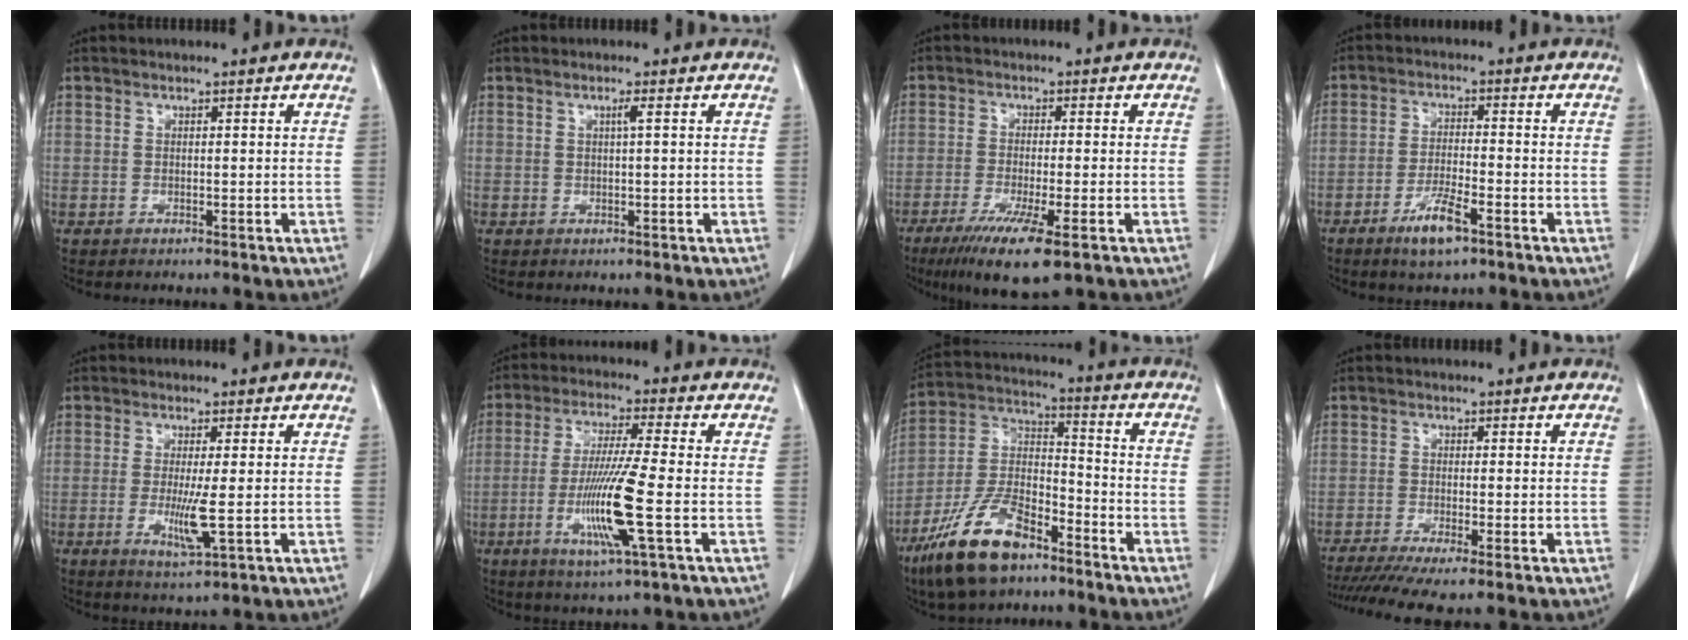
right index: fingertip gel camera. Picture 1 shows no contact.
{"total": 1.0, "force": [0.2, -0.2, 0.9], "torque": [-0.018, 0.002, 0.004]}
{"total": 9.5, "force": [-5.5, 0.7, 7.8], "torque": [-0.137, -0.028, -0.087]}
{"total": 5.9, "force": [-3.6, 1.1, 4.6], "torque": [-0.091, -0.006, -0.061]}
{"total": 2.5, "force": [-0.6, 0.4, 2.4], "torque": [-0.046, -0.005, -0.009]}
{"total": 11.4, "force": [-3.1, -0.7, 10.9], "torque": [-0.219, -0.020, -0.063]}
{"total": 14.8, "force": [-9.9, 5.6, 9.5], "torque": [-0.196, 0.002, -0.185]}
{"total": 8.0, "force": [-6.4, -0.3, 4.7], "torque": [-0.071, -0.016, -0.104]}